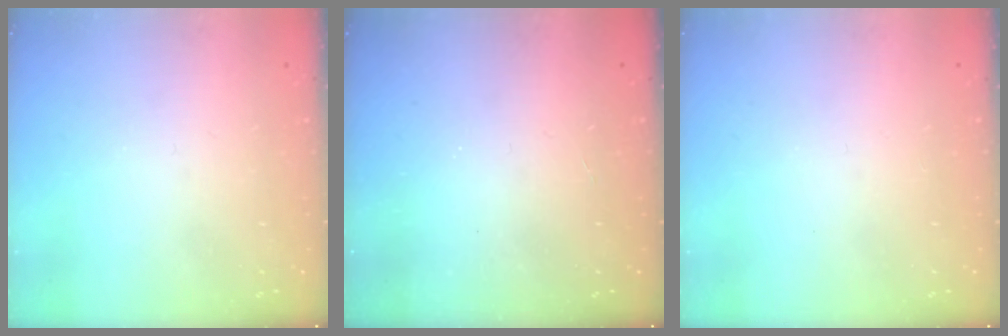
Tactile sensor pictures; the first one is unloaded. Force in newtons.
{"total": 2.1, "press": 2.1, "slide": 0.4}
{"total": 0.0}